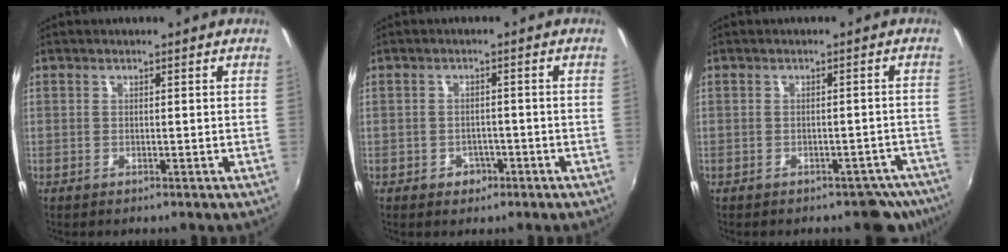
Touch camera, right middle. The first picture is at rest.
{"total": 3.0, "force": [-1.5, 2.5, 0.8], "torque": [-0.019, 0.002, -0.020]}
{"total": 6.2, "force": [-5.1, 3.2, 1.1], "torque": [-0.004, 0.024, -0.041]}